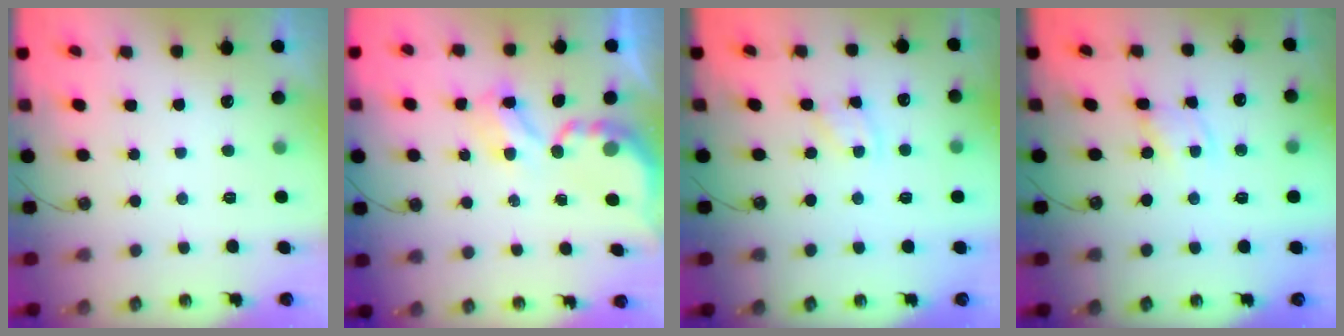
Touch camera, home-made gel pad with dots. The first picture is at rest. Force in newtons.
{"total": 4.1, "press": 4.1, "slide": 0.2}
{"total": 2.8, "press": 2.8, "slide": 0.4}
{"total": 2.7, "press": 2.7, "slide": 0.2}